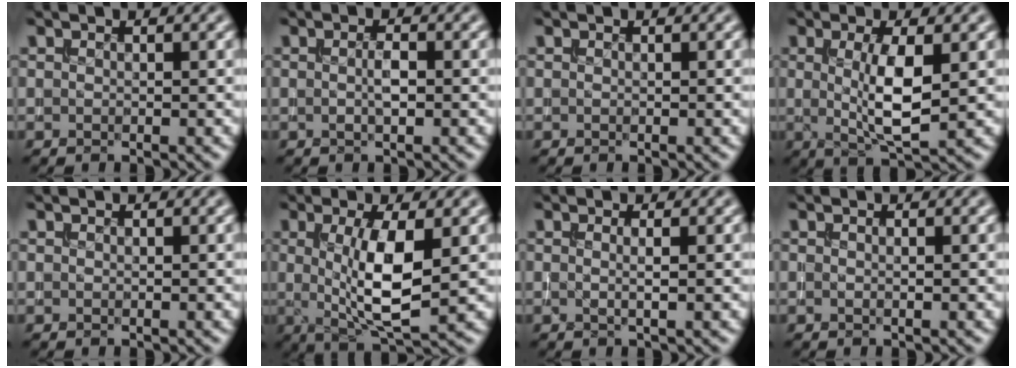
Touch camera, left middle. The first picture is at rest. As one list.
[{"total": 1.2, "force": [-0.2, 0.3, 1.1], "torque": [-0.025, 0.003, -0.004]}, {"total": 0.0}, {"total": 4.4, "force": [0.2, 0.9, 4.3], "torque": [-0.083, -0.007, 0.010]}, {"total": 0.0}, {"total": 6.3, "force": [0.2, 1.6, 6.1], "torque": [-0.111, -0.009, 0.007]}, {"total": 1.0, "force": [0.0, 0.1, 1.0], "torque": [-0.011, 0.001, -0.009]}, {"total": 0.0}]